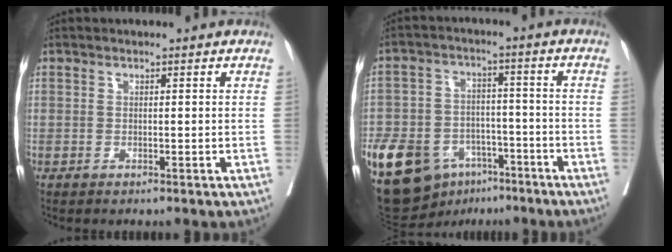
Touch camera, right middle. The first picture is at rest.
{"total": 17.2, "force": [-9.5, 11.1, 9.1], "torque": [-0.188, 0.012, -0.150]}